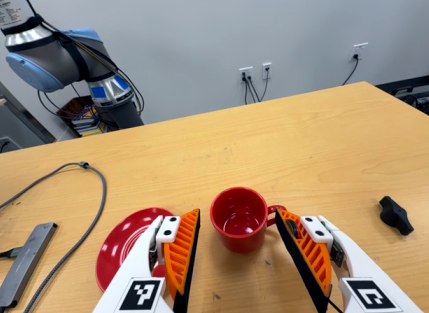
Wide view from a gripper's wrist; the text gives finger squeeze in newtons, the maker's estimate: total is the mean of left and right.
{"total": 0.0}